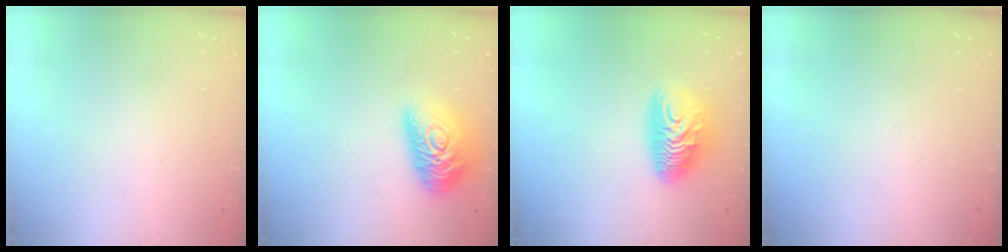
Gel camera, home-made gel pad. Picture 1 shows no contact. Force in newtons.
{"total": 16.3, "press": 16.2, "slide": 1.7}
{"total": 12.0, "press": 12.0, "slide": 0.8}
{"total": 0.0}